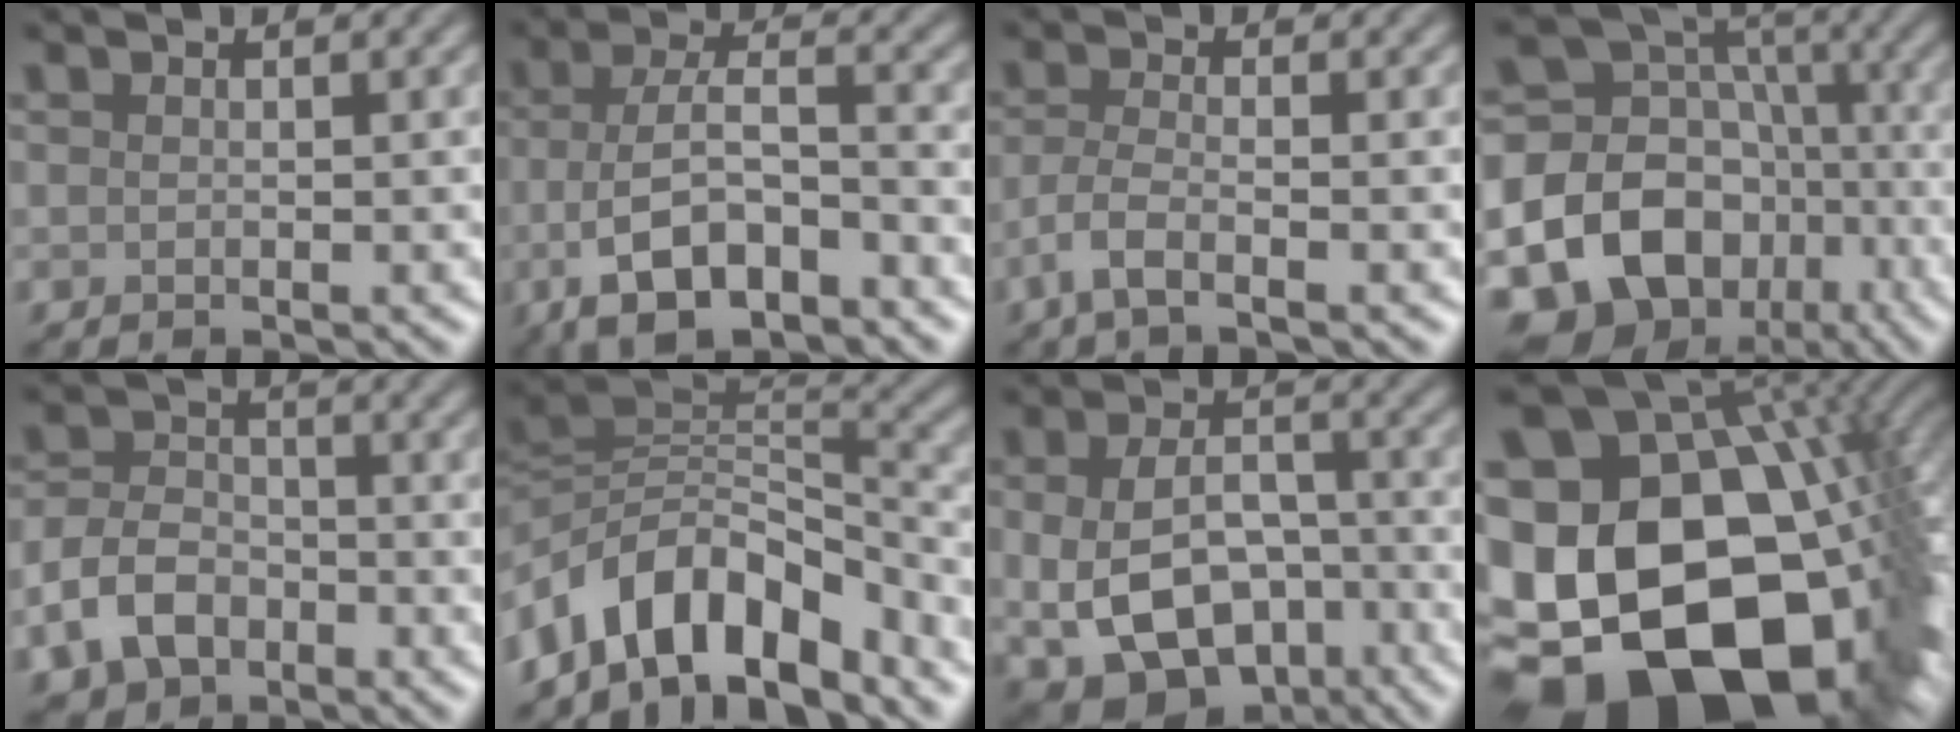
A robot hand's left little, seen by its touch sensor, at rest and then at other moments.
{"total": 6.8, "force": [-3.0, 2.7, 5.5], "torque": [-0.102, -0.001, -0.061]}
{"total": 2.7, "force": [-1.5, 0.6, 2.1], "torque": [-0.046, -0.002, -0.042]}
{"total": 18.9, "force": [-7.9, 15.4, 7.6], "torque": [-0.161, -0.021, -0.128]}
{"total": 5.1, "force": [-2.5, 3.5, 2.6], "torque": [-0.054, -0.002, -0.054]}
{"total": 10.2, "force": [-5.8, 5.2, 6.6], "torque": [-0.102, 0.013, -0.112]}
{"total": 10.3, "force": [-3.2, 6.5, 7.3], "torque": [-0.143, -0.024, -0.043]}
{"total": 23.4, "force": [-4.6, 16.6, 15.9], "torque": [-0.307, -0.061, -0.052]}